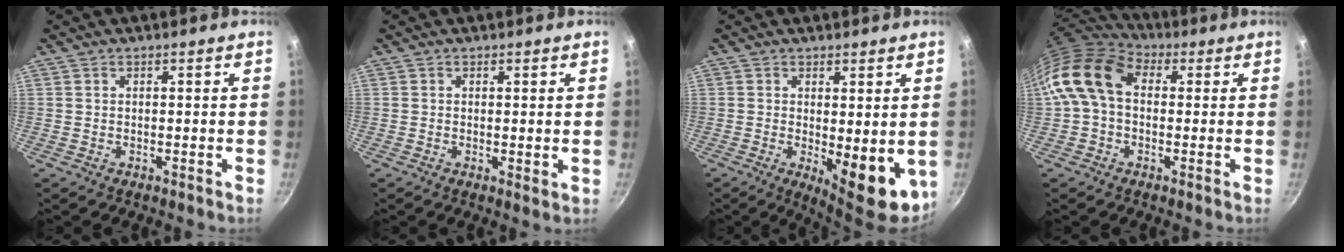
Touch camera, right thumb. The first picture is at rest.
{"total": 1.3, "force": [0.3, 0.5, 1.1], "torque": [-0.017, -0.007, 0.002]}
{"total": 9.7, "force": [-1.1, 3.8, 8.8], "torque": [-0.108, -0.010, -0.001]}
{"total": 13.3, "force": [1.6, 9.3, 9.4], "torque": [-0.161, 0.029, 0.009]}